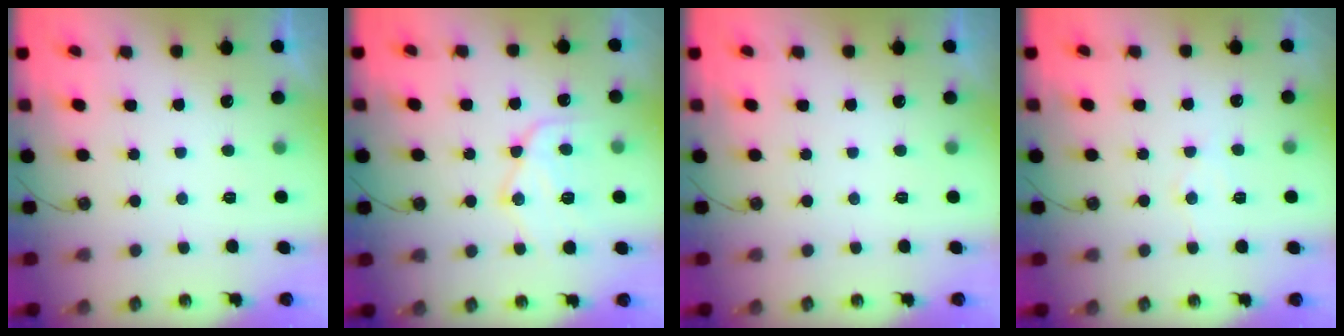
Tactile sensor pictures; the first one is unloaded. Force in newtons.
{"total": 15.4, "press": 15.4, "slide": 1.1}
{"total": 0.0}
{"total": 7.0, "press": 7.0, "slide": 0.6}